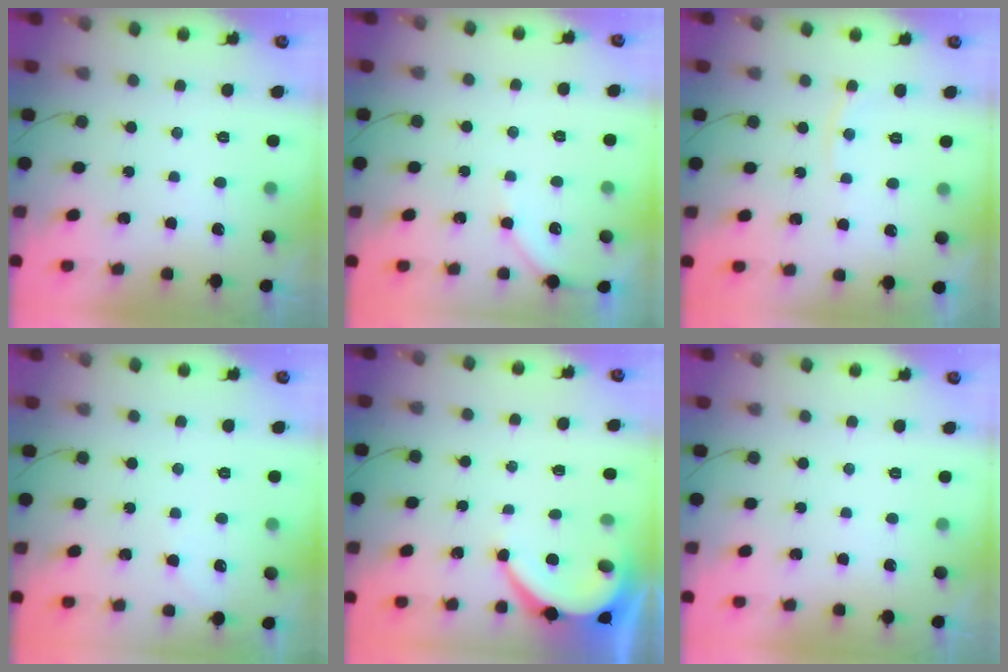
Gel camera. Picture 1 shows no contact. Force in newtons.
{"total": 3.7, "press": 3.7, "slide": 0.6}
{"total": 5.1, "press": 5.1, "slide": 0.6}
{"total": 2.9, "press": 2.9, "slide": 0.4}
{"total": 5.3, "press": 5.2, "slide": 0.6}
{"total": 0.0}